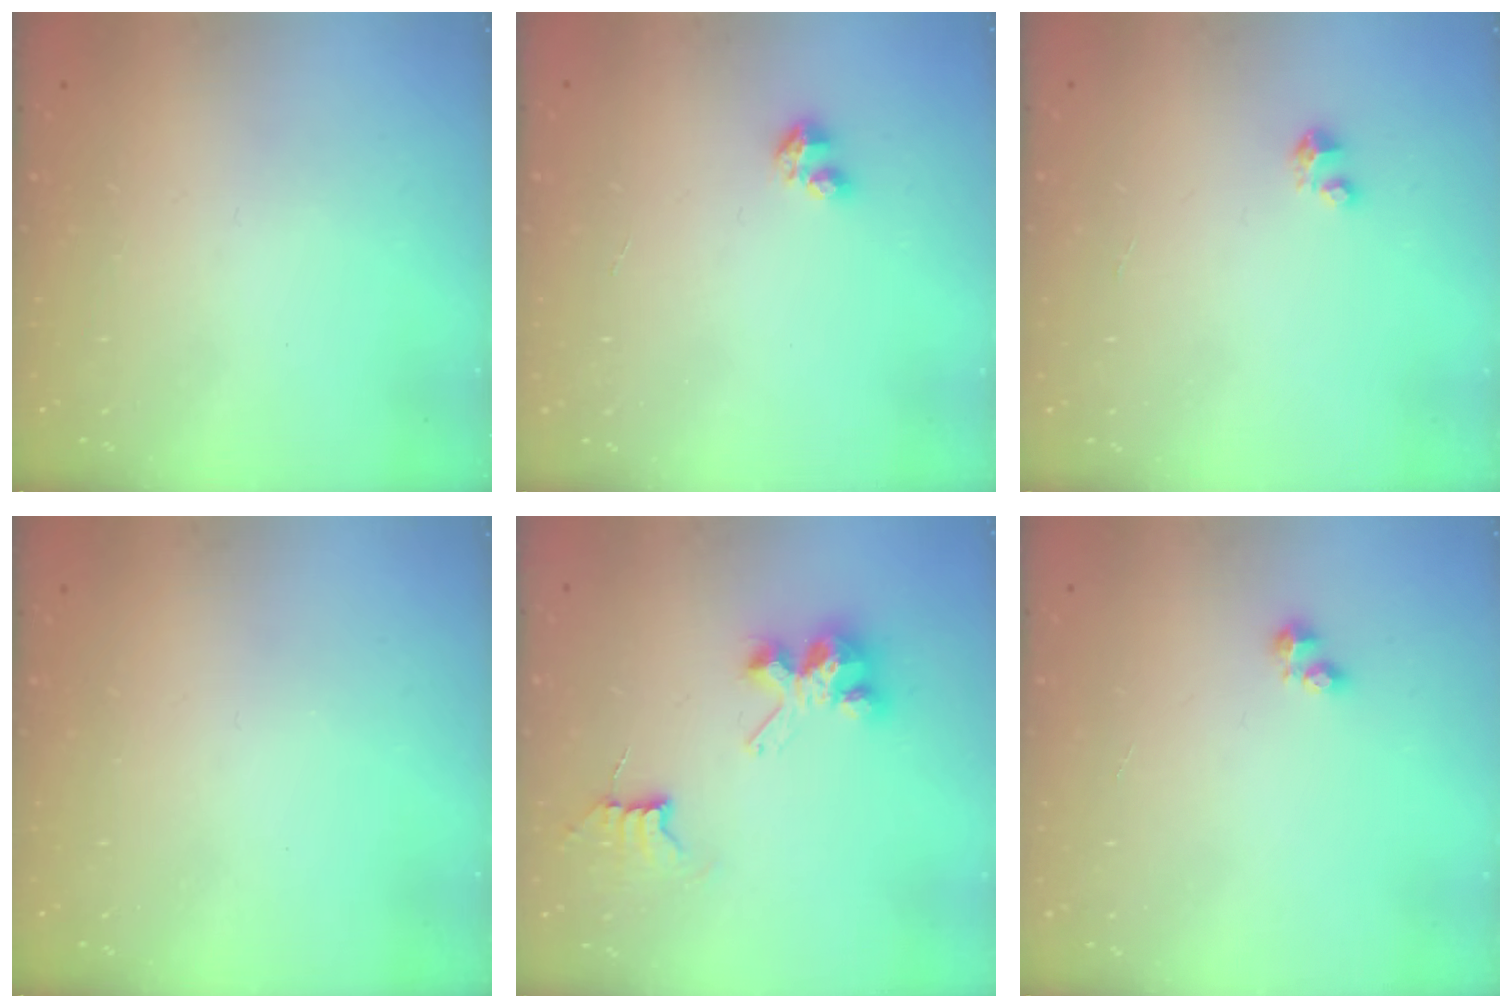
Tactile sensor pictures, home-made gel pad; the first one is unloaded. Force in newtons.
{"total": 3.4, "press": 3.4, "slide": 0.4}
{"total": 2.1, "press": 2.1, "slide": 0.1}
{"total": 0.0}
{"total": 7.5, "press": 7.5, "slide": 0.6}
{"total": 2.5, "press": 2.5, "slide": 0.4}